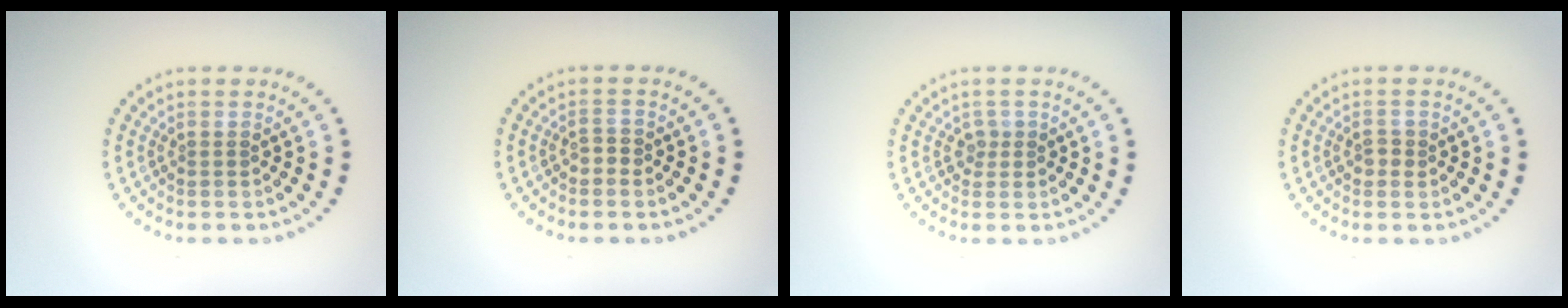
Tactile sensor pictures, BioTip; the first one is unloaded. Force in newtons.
{"total": 1.0, "press": 0.8, "slide": 0.6}
{"total": 1.0, "press": 0.9, "slide": 0.6}
{"total": 1.1, "press": 1.1, "slide": 0.3}